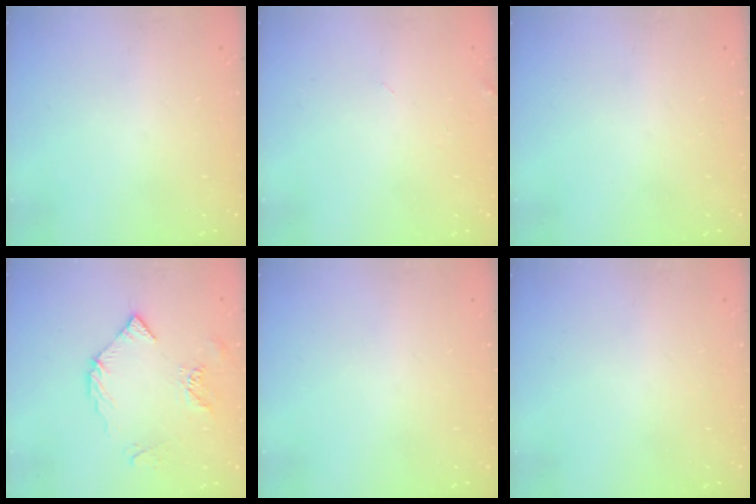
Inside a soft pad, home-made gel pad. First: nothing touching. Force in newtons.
{"total": 2.2, "press": 2.2, "slide": 0.2}
{"total": 0.0}
{"total": 8.0, "press": 8.0, "slide": 0.8}
{"total": 0.0}
{"total": 0.0}